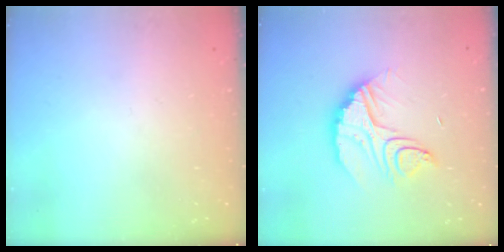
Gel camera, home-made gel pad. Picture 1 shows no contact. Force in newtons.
{"total": 11.5, "press": 11.5, "slide": 0.8}